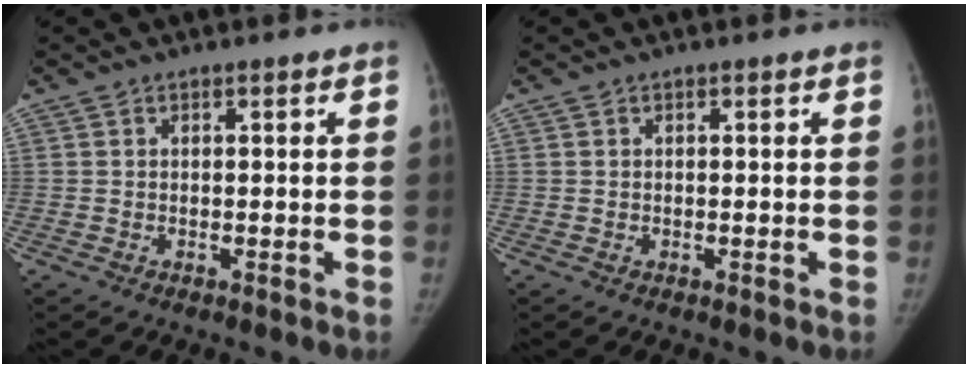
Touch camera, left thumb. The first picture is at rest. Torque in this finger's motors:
{"motor_torque": [-0.07, -0.21, 0.16, -0.04, -0.01]}